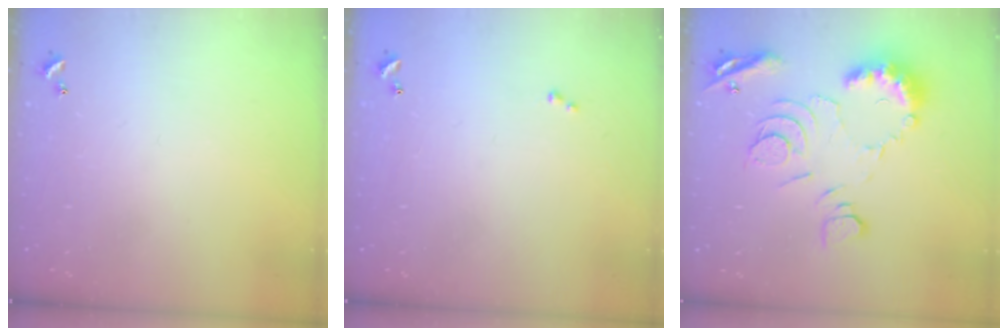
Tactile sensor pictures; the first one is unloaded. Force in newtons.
{"total": 0.0}
{"total": 11.6, "press": 11.5, "slide": 1.2}